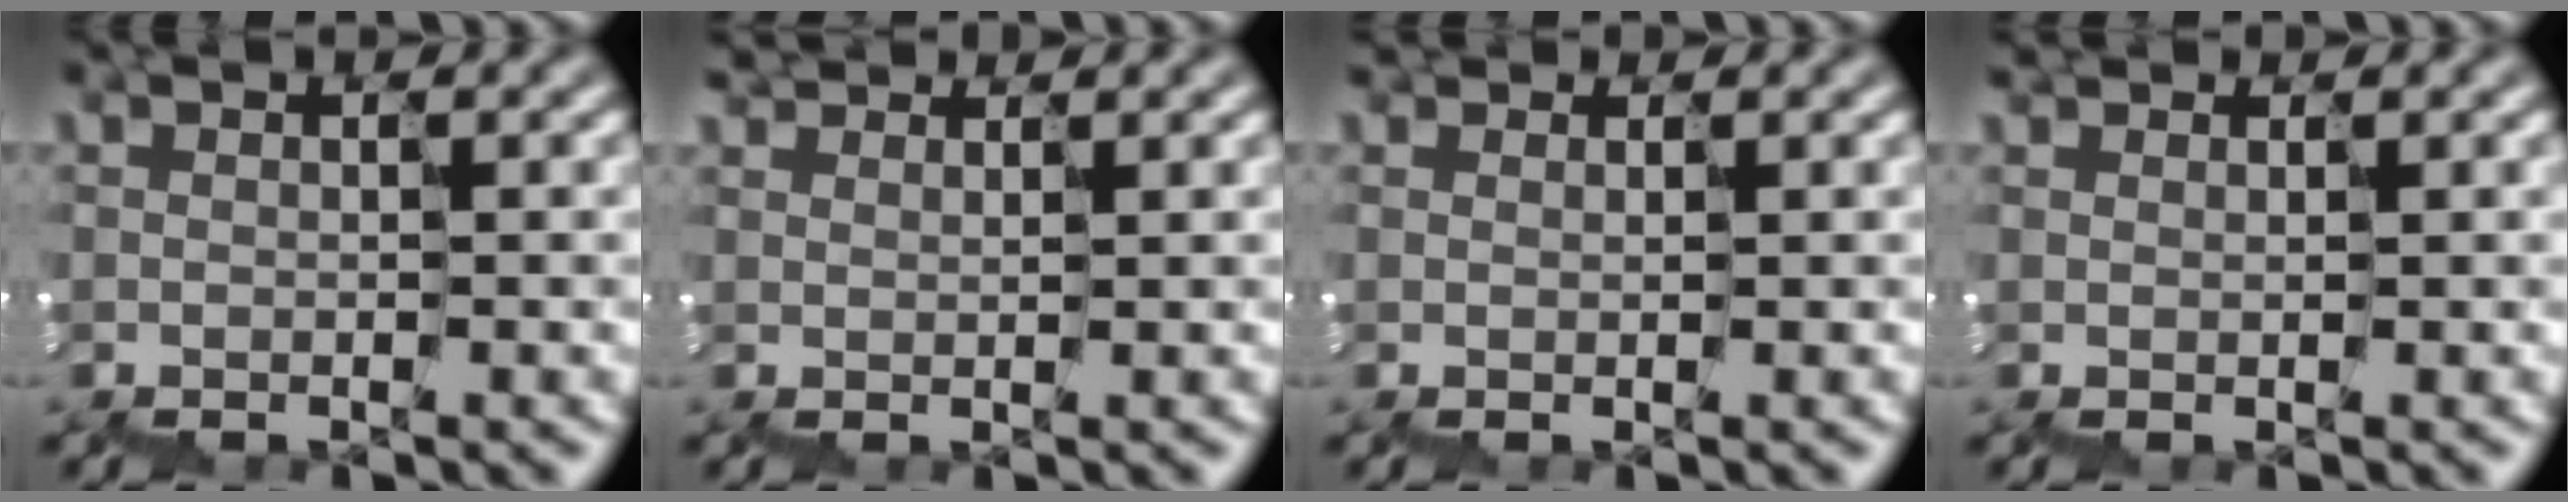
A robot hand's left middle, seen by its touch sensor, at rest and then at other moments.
{"total": 1.8, "force": [1.7, 0.4, -0.1], "torque": [-0.005, 0.018, 0.031]}
{"total": 0.7, "force": [0.6, 0.2, -0.1], "torque": [0.005, 0.009, 0.008]}
{"total": 0.9, "force": [0.7, 0.4, 0.2], "torque": [-0.001, 0.011, 0.012]}